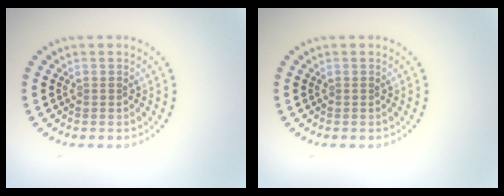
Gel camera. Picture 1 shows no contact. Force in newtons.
{"total": 0.0}